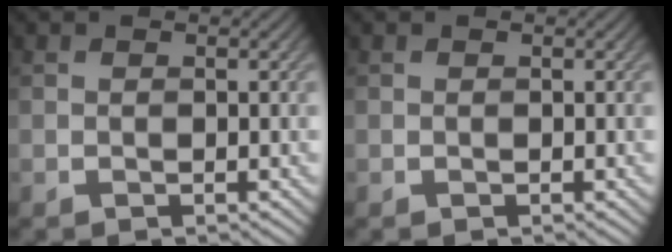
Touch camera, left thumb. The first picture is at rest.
{"total": 0.0}